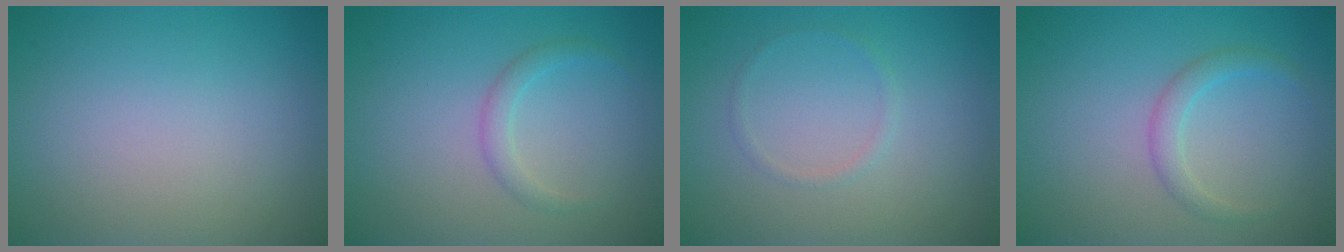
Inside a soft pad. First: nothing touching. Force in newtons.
{"total": 1.4, "press": 1.4, "slide": 0.0}
{"total": 0.7, "press": 0.7, "slide": 0.1}
{"total": 1.7, "press": 1.7, "slide": 0.1}